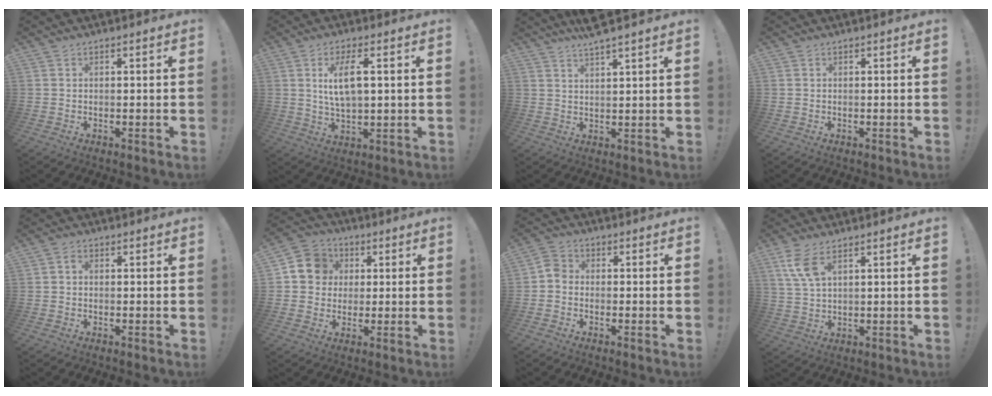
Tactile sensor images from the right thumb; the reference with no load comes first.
{"total": 8.3, "force": [2.2, 2.7, 7.5], "torque": [-0.142, -0.001, 0.035]}
{"total": 5.4, "force": [4.5, -0.4, 3.0], "torque": [-0.055, -0.021, 0.075]}
{"total": 0.0}
{"total": 1.4, "force": [-0.2, 1.1, 0.7], "torque": [-0.014, 0.006, -0.005]}
{"total": 10.1, "force": [1.7, 9.5, 3.1], "torque": [-0.043, 0.009, 0.039]}
{"total": 3.6, "force": [-1.6, 2.7, 1.9], "torque": [-0.043, 0.017, -0.028]}
{"total": 7.2, "force": [3.9, 3.0, 5.3], "torque": [-0.112, -0.012, 0.074]}